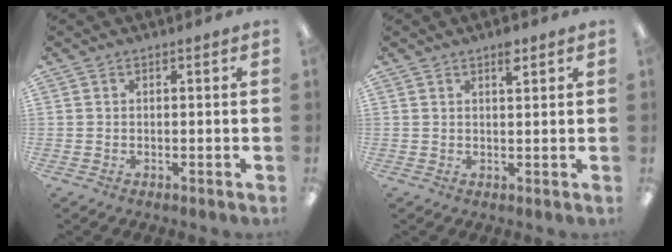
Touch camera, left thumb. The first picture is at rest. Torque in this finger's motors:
{"motor_torque": [0.50, -0.01, 0.52, -0.46, 0.06]}